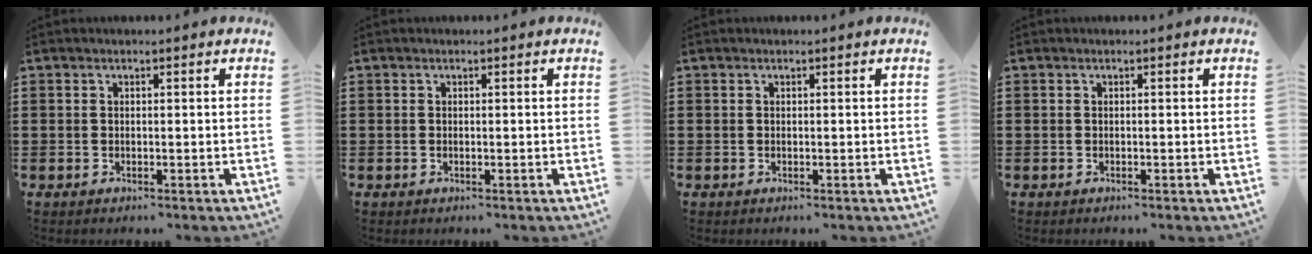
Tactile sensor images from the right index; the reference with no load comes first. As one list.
[{"total": 0.0}, {"total": 0.0}, {"total": 0.0}]